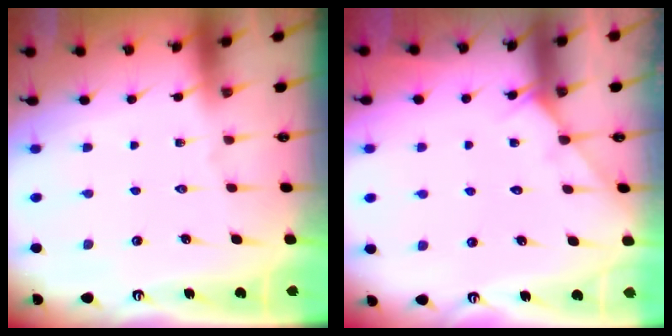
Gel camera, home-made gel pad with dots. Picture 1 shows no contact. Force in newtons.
{"total": 4.3, "press": 4.3, "slide": 0.6}